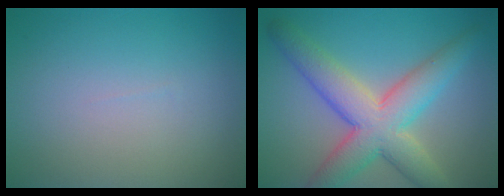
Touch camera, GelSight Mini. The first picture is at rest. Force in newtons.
{"total": 7.9, "press": 7.9, "slide": 0.3}